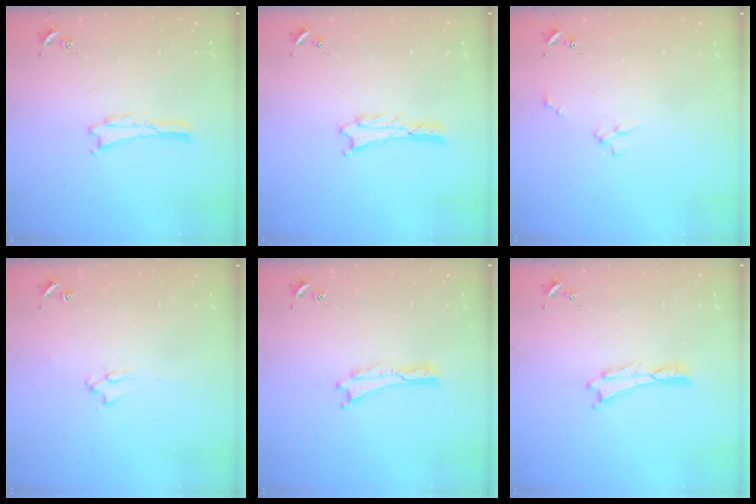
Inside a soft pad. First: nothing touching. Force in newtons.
{"total": 1.0, "press": 1.0, "slide": 0.1}
{"total": 2.0, "press": 2.0, "slide": 0.2}
{"total": 2.0, "press": 2.0, "slide": 0.3}
{"total": 0.0}
{"total": 0.0}